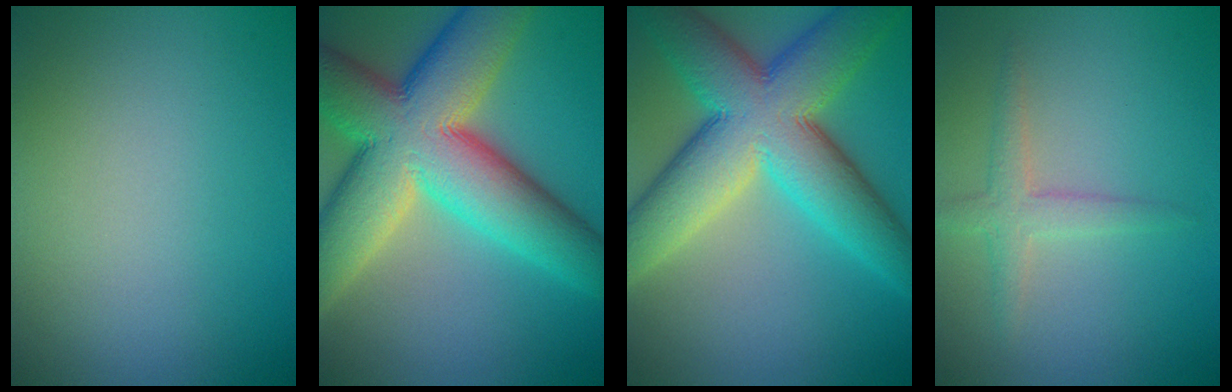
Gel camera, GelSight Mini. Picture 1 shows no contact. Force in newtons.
{"total": 15.7, "press": 15.7, "slide": 0.9}
{"total": 13.2, "press": 13.2, "slide": 0.4}
{"total": 2.2, "press": 2.2, "slide": 0.1}